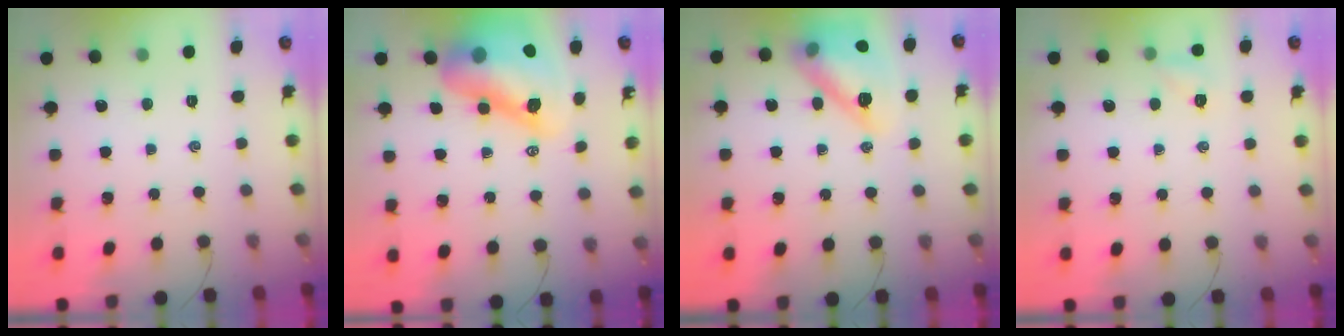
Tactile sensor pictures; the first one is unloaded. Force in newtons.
{"total": 18.1, "press": 17.4, "slide": 5.1}
{"total": 17.4, "press": 17.1, "slide": 3.0}
{"total": 4.5, "press": 4.4, "slide": 1.2}